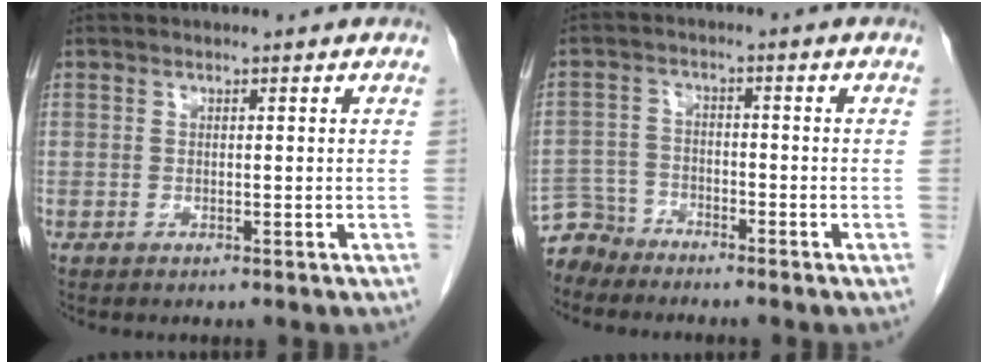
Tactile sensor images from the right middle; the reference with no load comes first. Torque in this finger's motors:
{"motor_torque": [0.10, -0.02, -0.01, -0.03]}